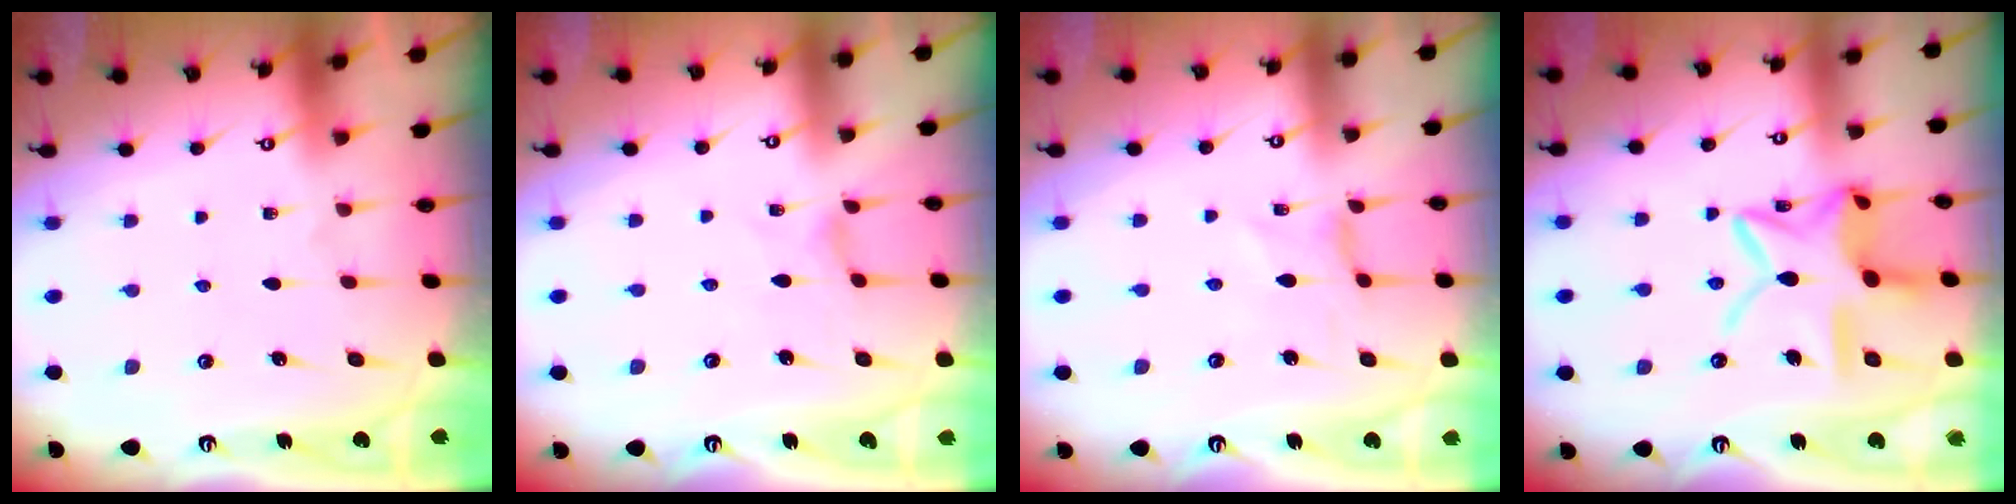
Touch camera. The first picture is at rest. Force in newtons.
{"total": 0.0}
{"total": 0.0}
{"total": 15.2, "press": 15.1, "slide": 1.2}